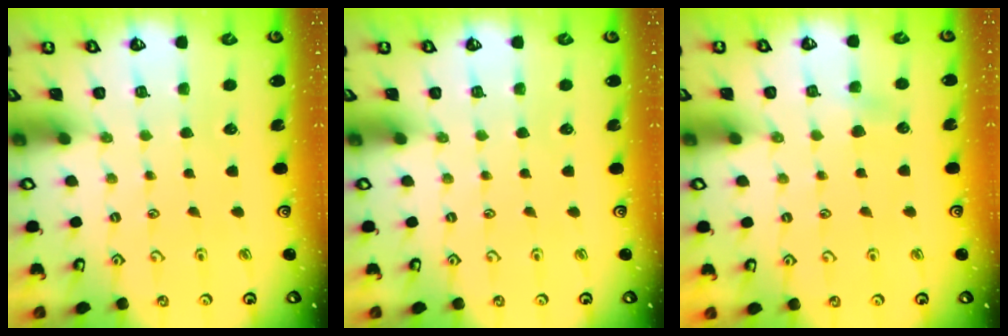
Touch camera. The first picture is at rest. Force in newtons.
{"total": 0.0}
{"total": 2.6, "press": 2.6, "slide": 0.5}